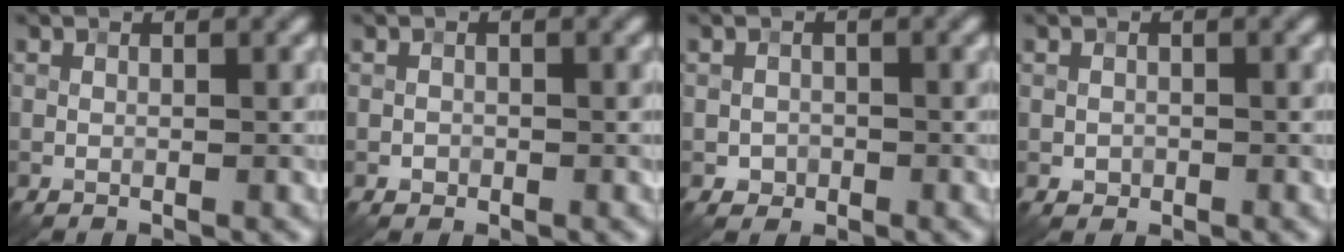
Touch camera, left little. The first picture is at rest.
{"total": 0.6, "force": [-0.3, 0.5, 0.1], "torque": [0.003, -0.003, -0.006]}
{"total": 1.2, "force": [-0.5, 1.1, 0.2], "torque": [0.006, -0.001, -0.010]}
{"total": 0.8, "force": [-0.2, 0.7, 0.2], "torque": [0.001, -0.003, -0.005]}